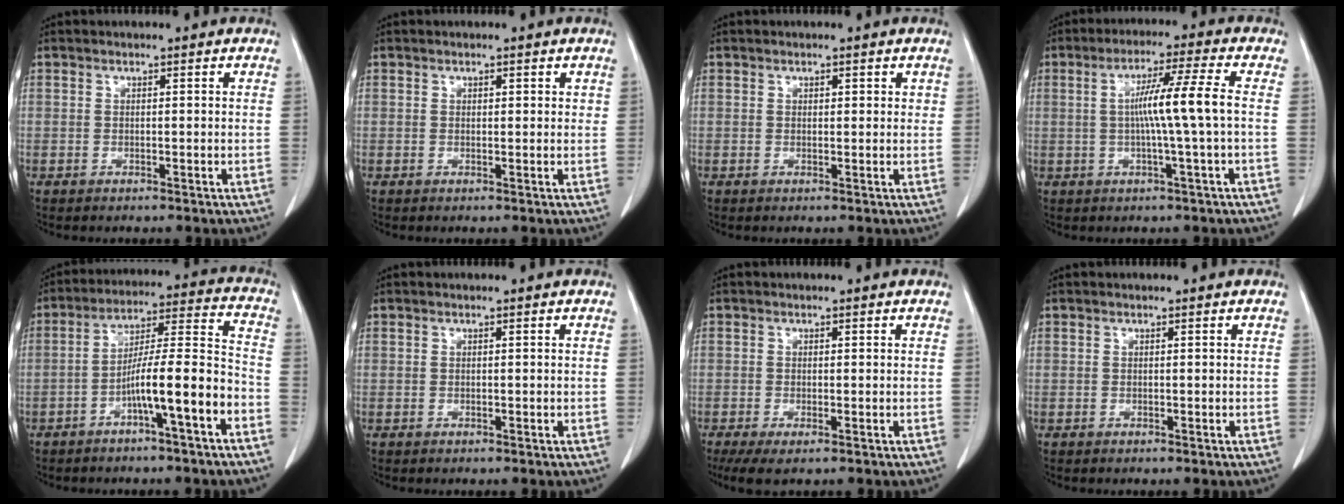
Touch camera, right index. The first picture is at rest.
{"total": 1.0, "force": [0.5, 0.6, 0.6], "torque": [-0.004, -0.002, 0.005]}
{"total": 1.1, "force": [0.6, 0.7, 0.6], "torque": [-0.003, -0.002, 0.005]}
{"total": 7.9, "force": [-0.1, -1.5, 7.7], "torque": [-0.139, 0.008, 0.001]}
{"total": 11.7, "force": [-5.3, 0.2, 10.4], "torque": [-0.175, 0.023, -0.087]}
{"total": 0.0}
{"total": 3.8, "force": [-2.1, 1.1, 3.0], "torque": [-0.056, -0.013, -0.034]}
{"total": 0.0}